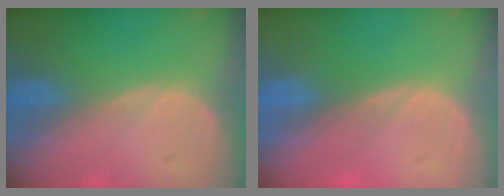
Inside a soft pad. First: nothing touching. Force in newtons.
{"total": 0.5, "press": 0.1, "slide": 0.5}